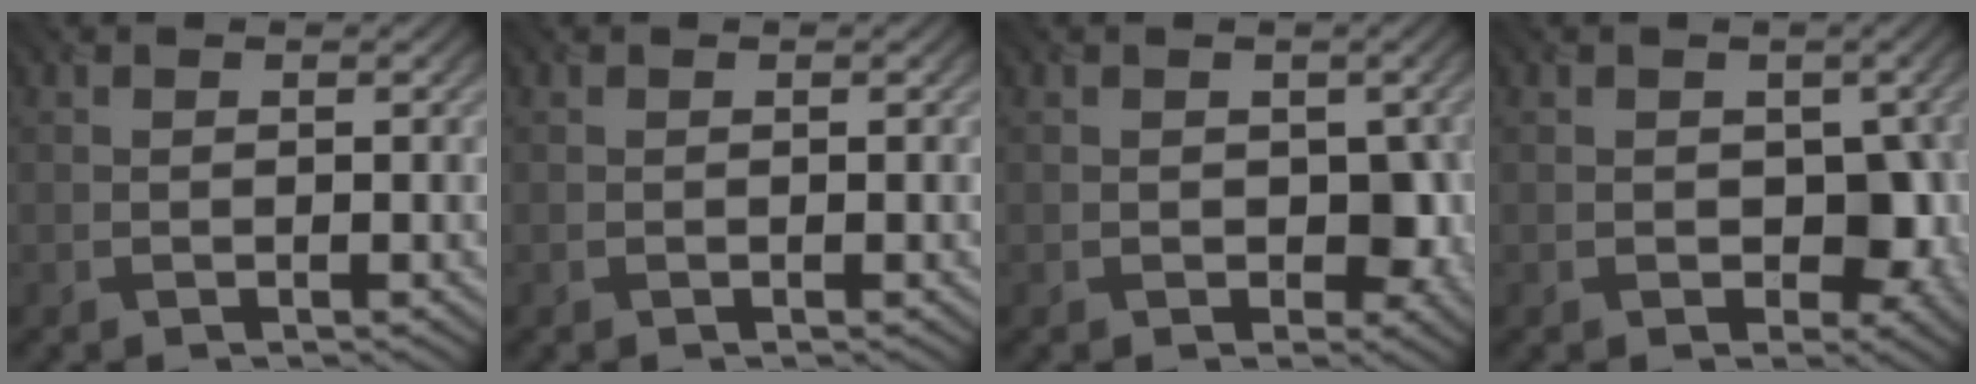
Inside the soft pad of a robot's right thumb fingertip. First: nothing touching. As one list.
[{"total": 0.0}, {"total": 3.3, "force": [-0.4, 2.5, 2.1], "torque": [-0.030, -0.011, -0.004]}, {"total": 4.6, "force": [-0.6, 3.4, 3.0], "torque": [-0.044, -0.013, -0.008]}]